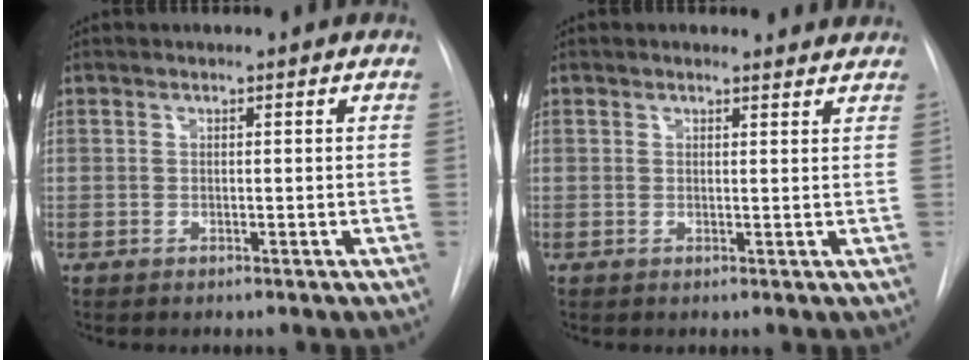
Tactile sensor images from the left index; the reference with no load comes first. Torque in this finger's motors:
{"motor_torque": [0.92, -1.00, 0.04, 0.02]}